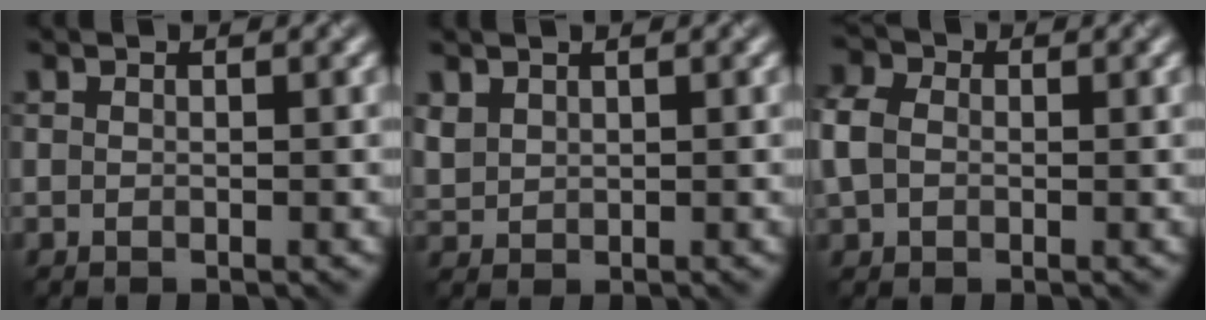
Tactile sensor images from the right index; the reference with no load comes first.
{"total": 1.6, "force": [1.1, 1.1, 0.5], "torque": [-0.019, 0.002, 0.029]}
{"total": 3.8, "force": [0.3, 3.0, 2.2], "torque": [-0.071, 0.013, -0.003]}